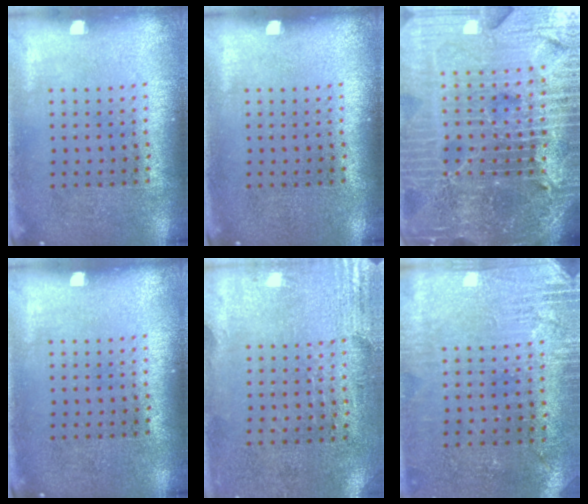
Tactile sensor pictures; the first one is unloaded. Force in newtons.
{"total": 0.0}
{"total": 7.1, "press": 6.2, "slide": 3.5}
{"total": 0.0}
{"total": 2.9, "press": 2.5, "slide": 1.5}
{"total": 2.8, "press": 2.5, "slide": 1.2}